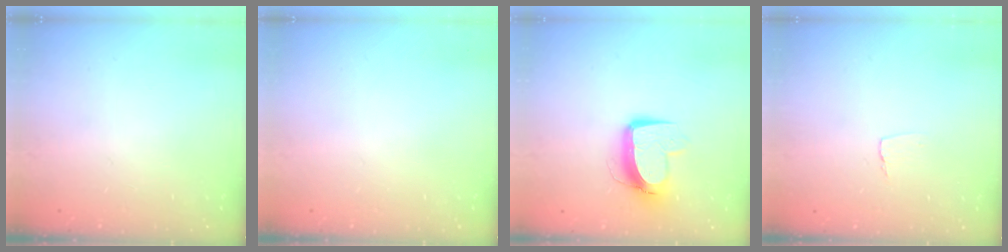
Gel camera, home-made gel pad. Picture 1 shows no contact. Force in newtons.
{"total": 0.0}
{"total": 10.9, "press": 10.9, "slide": 1.2}
{"total": 3.4, "press": 3.4, "slide": 0.3}